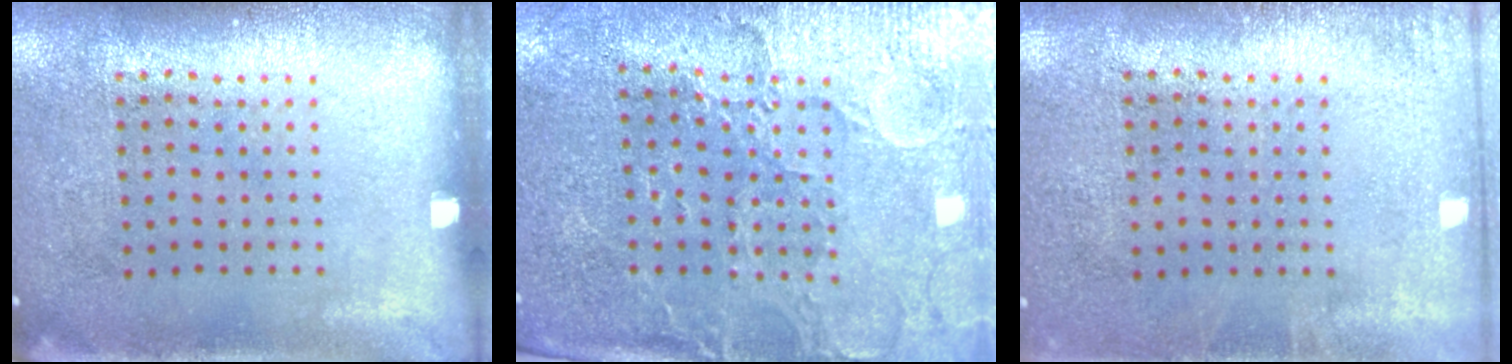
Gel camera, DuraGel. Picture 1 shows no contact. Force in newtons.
{"total": 3.5, "press": 3.2, "slide": 1.3}
{"total": 0.8, "press": 0.8, "slide": 0.1}